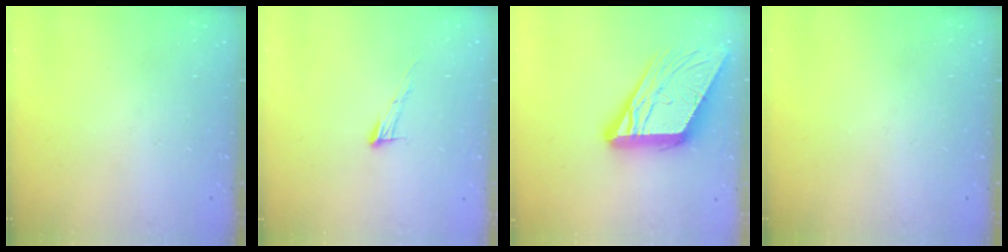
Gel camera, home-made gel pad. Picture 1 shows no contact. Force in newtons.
{"total": 6.4, "press": 6.4, "slide": 0.4}
{"total": 18.0, "press": 17.8, "slide": 2.4}
{"total": 0.0}